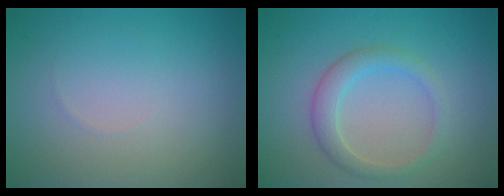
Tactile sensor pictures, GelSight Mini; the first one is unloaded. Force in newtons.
{"total": 2.7, "press": 2.7, "slide": 0.1}